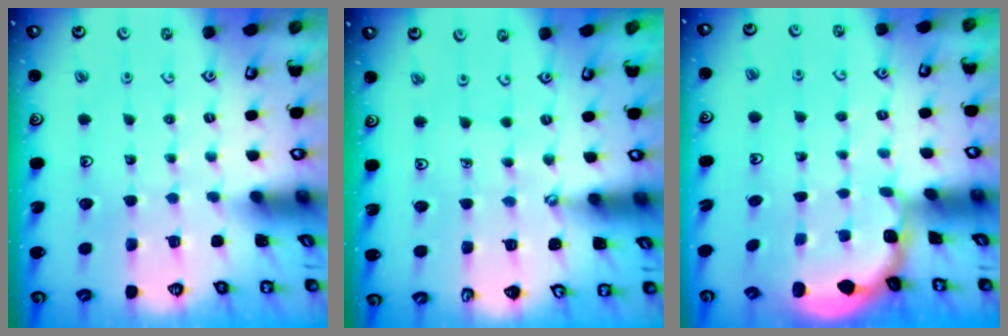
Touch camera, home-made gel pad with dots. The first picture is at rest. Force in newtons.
{"total": 0.6, "press": 0.6, "slide": 0.1}
{"total": 1.7, "press": 1.5, "slide": 0.7}